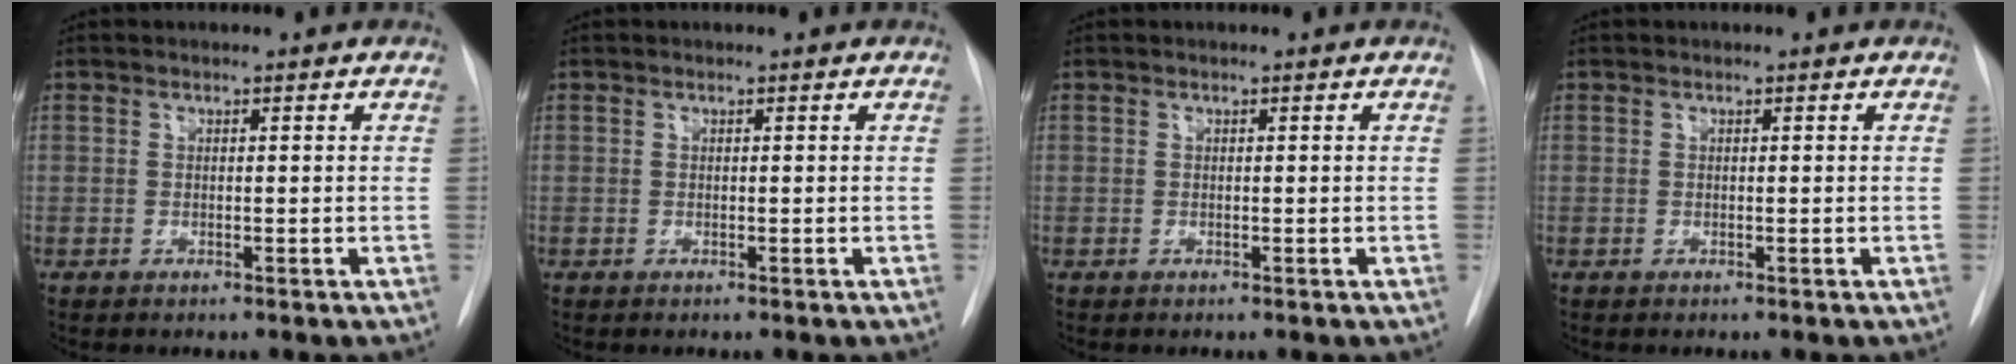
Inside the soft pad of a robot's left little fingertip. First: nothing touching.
{"total": 0.0}
{"total": 0.0}
{"total": 0.0}